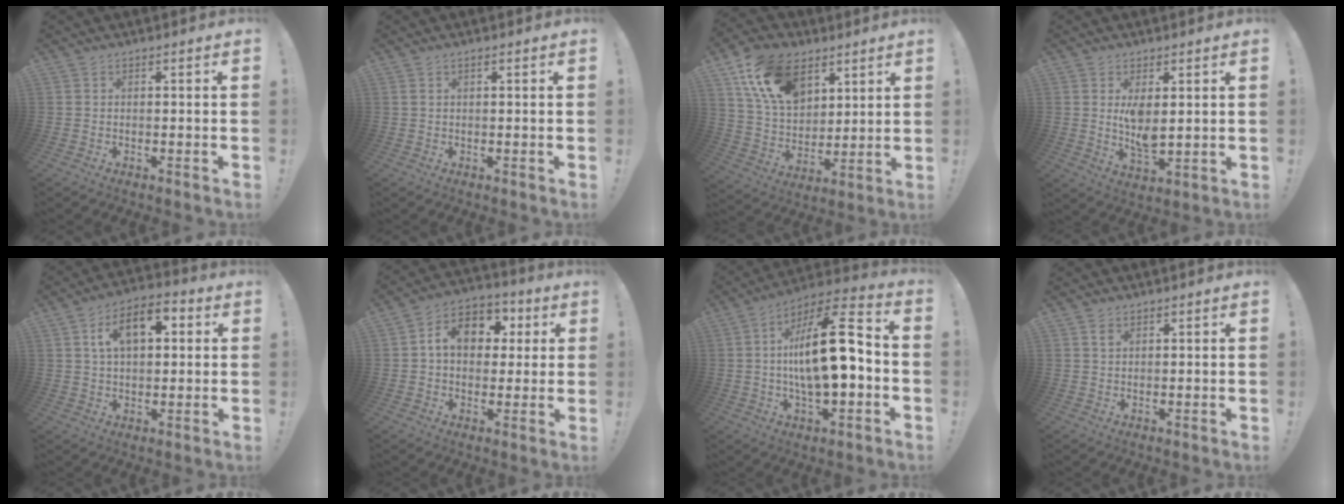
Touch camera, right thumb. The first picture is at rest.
{"total": 1.0, "force": [0.4, 0.1, 0.9], "torque": [-0.025, 0.004, 0.009]}
{"total": 18.1, "force": [9.1, 11.9, 10.0], "torque": [-0.177, -0.030, 0.177]}
{"total": 6.5, "force": [2.5, 2.6, 5.4], "torque": [-0.081, -0.018, 0.042]}
{"total": 11.3, "force": [3.4, 6.5, 8.6], "torque": [-0.126, 0.005, 0.057]}
{"total": 11.9, "force": [2.6, 9.1, 7.3], "torque": [-0.103, 0.004, 0.050]}
{"total": 18.7, "force": [-1.0, 6.7, 17.4], "torque": [-0.284, 0.006, -0.023]}
{"total": 1.5, "force": [0.9, 0.8, 0.9], "torque": [-0.011, -0.003, 0.014]}